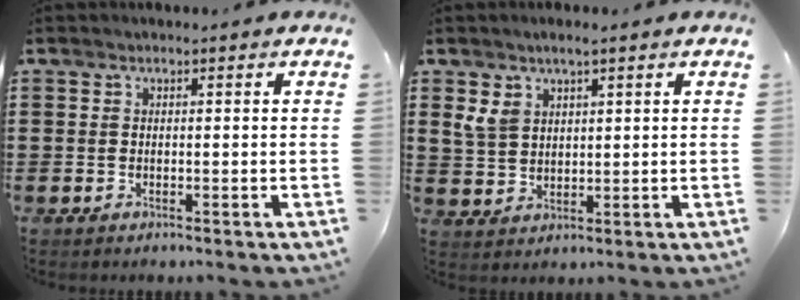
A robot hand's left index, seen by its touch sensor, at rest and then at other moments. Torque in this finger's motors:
{"motor_torque": [1.10, -0.48, 0.13, 0.09]}